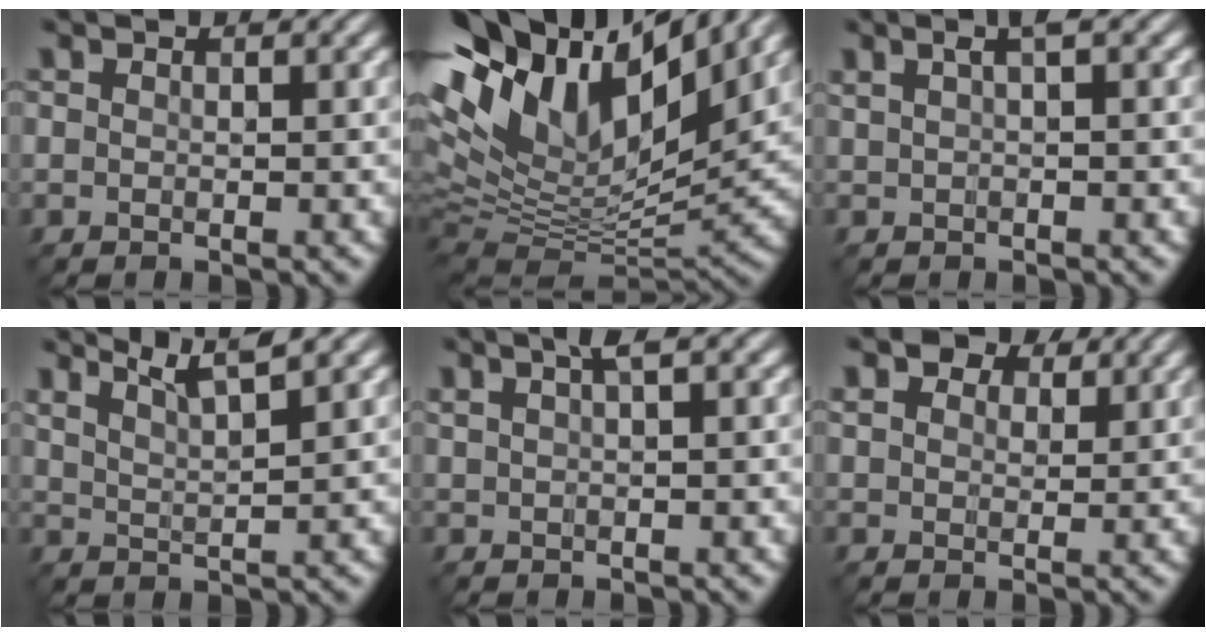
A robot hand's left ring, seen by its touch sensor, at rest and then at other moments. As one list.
[{"total": 16.3, "force": [7.8, 7.9, 11.9], "torque": [-0.250, 0.033, 0.139]}, {"total": 1.7, "force": [0.7, 0.3, 1.5], "torque": [-0.028, 0.004, 0.012]}, {"total": 4.5, "force": [3.7, 0.6, 2.5], "torque": [-0.029, 0.016, 0.047]}, {"total": 2.0, "force": [1.1, 0.4, 1.6], "torque": [-0.026, 0.007, 0.018]}, {"total": 4.5, "force": [3.1, 2.6, 2.0], "torque": [-0.043, 0.003, 0.046]}]